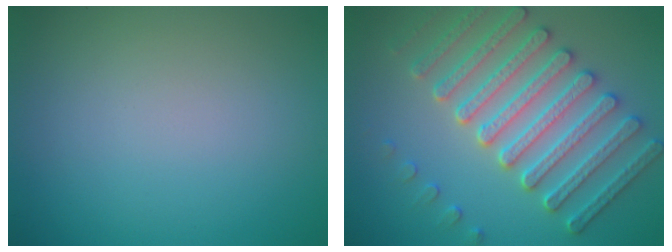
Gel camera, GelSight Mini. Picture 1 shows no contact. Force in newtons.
{"total": 6.4, "press": 5.9, "slide": 2.4}